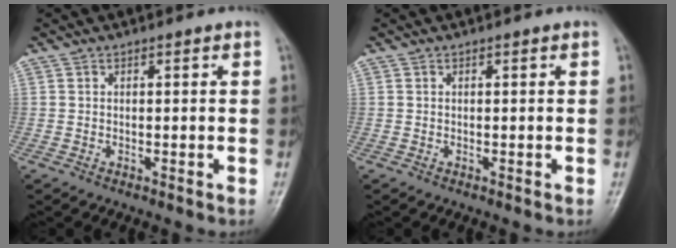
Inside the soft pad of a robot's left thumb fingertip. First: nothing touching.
{"total": 0.0}